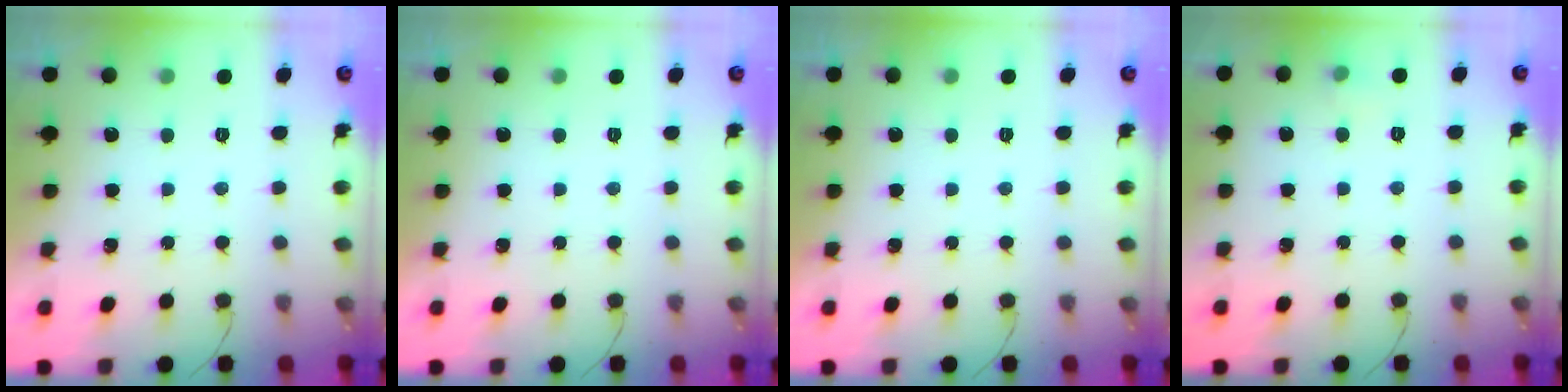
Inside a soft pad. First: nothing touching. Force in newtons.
{"total": 0.0}
{"total": 0.0}
{"total": 3.8, "press": 3.6, "slide": 1.3}